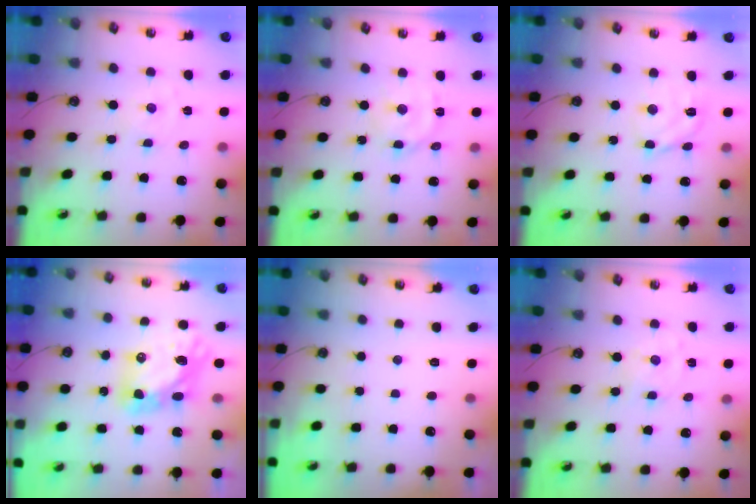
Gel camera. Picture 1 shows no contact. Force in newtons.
{"total": 10.8, "press": 10.8, "slide": 0.8}
{"total": 12.5, "press": 12.4, "slide": 1.0}
{"total": 10.8, "press": 10.7, "slide": 1.2}
{"total": 0.0}
{"total": 1.4, "press": 1.4, "slide": 0.2}